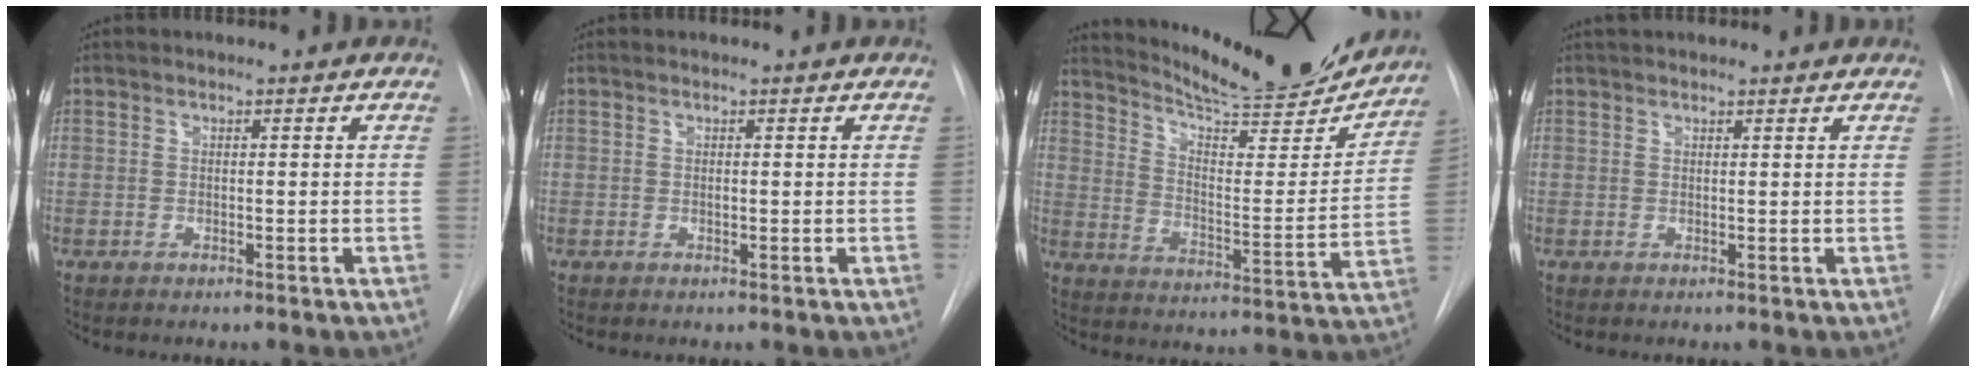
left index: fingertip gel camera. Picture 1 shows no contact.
{"total": 0.8, "force": [0.7, 0.1, 0.4], "torque": [-0.008, 0.009, 0.010]}
{"total": 20.8, "force": [19.4, 2.5, 6.9], "torque": [-0.109, -0.050, 0.268]}
{"total": 5.8, "force": [5.5, 0.8, 1.7], "torque": [-0.020, 0.031, 0.066]}